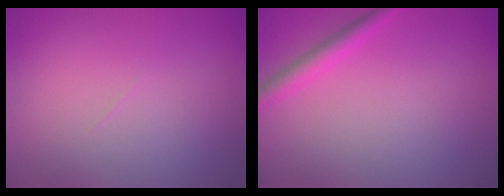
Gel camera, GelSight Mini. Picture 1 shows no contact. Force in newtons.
{"total": 1.8, "press": 1.8, "slide": 0.1}